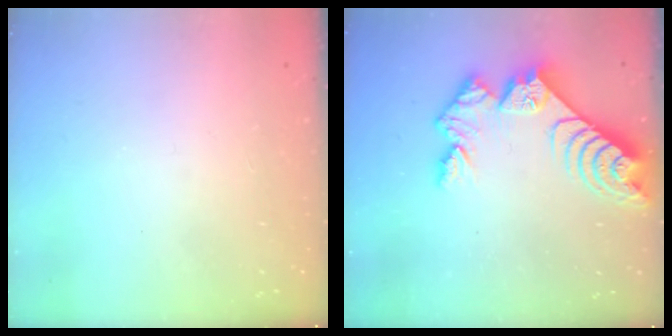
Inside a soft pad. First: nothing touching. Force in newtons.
{"total": 12.3, "press": 12.3, "slide": 1.1}